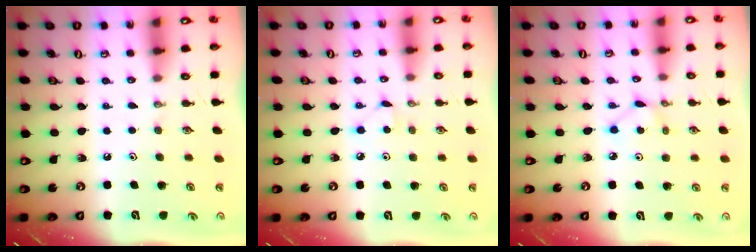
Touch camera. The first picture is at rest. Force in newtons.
{"total": 3.2, "press": 3.1, "slide": 0.4}
{"total": 3.2, "press": 3.2, "slide": 0.4}